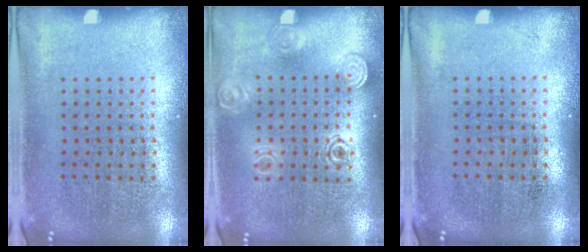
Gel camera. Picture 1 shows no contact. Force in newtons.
{"total": 1.4, "press": 1.2, "slide": 0.7}
{"total": 0.0}